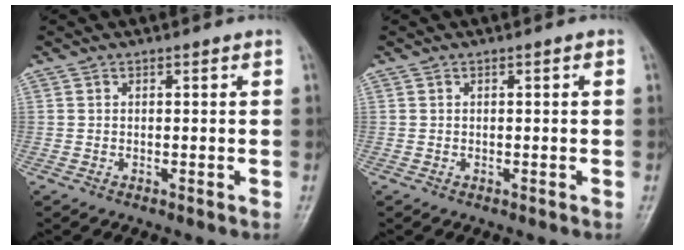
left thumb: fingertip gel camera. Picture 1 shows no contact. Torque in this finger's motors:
{"motor_torque": [0.01, 0.00, -0.04, -0.02, 0.00]}